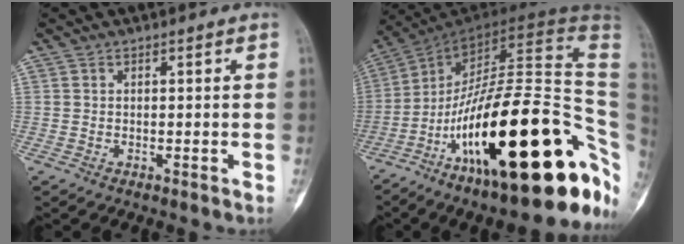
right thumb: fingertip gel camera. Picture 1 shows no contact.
{"total": 37.0, "force": [-10.7, 12.6, 33.1], "torque": [-0.406, 0.085, -0.165]}